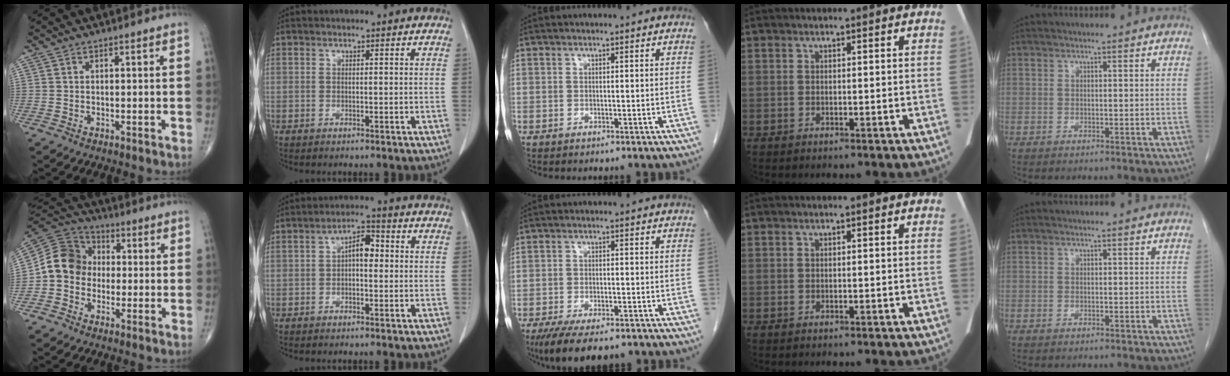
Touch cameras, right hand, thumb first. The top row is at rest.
{"thumb": {"total": 10.0, "force": [-1.0, 8.8, 4.8], "torque": [-0.071, 0.039, -0.034]}, "index": {"total": 4.8, "force": [0.1, 2.1, 4.3], "torque": [-0.075, 0.024, -0.002]}, "middle": {"total": 9.3, "force": [-7.0, 2.9, 5.4], "torque": [-0.083, -0.014, -0.107]}}